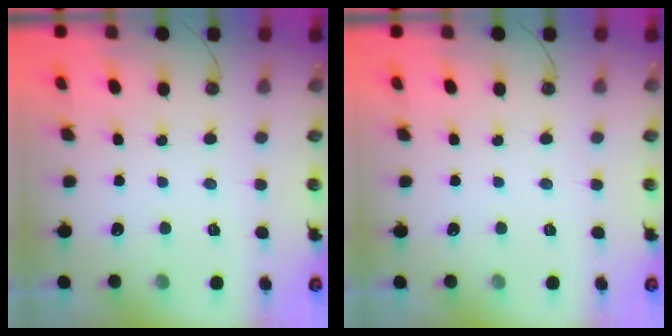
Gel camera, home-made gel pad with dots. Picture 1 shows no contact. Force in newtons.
{"total": 0.0}